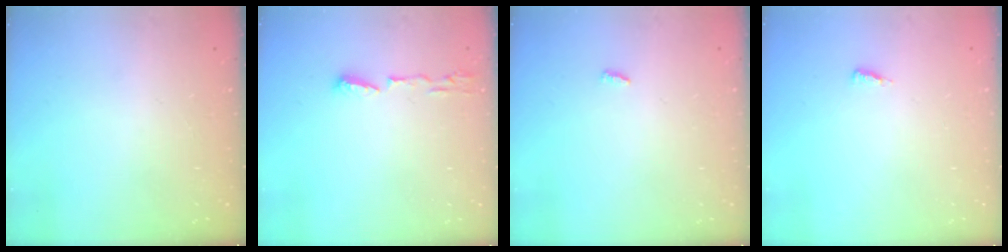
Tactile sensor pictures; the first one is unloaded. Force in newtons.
{"total": 6.0, "press": 5.8, "slide": 1.2}
{"total": 2.7, "press": 2.7, "slide": 0.2}
{"total": 3.7, "press": 3.7, "slide": 0.5}